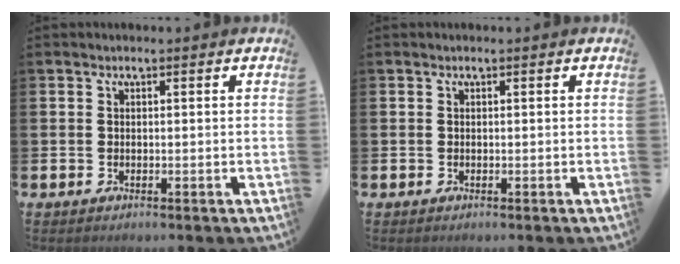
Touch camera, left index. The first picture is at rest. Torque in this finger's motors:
{"motor_torque": [0.00, 0.00, 0.00, 0.00]}